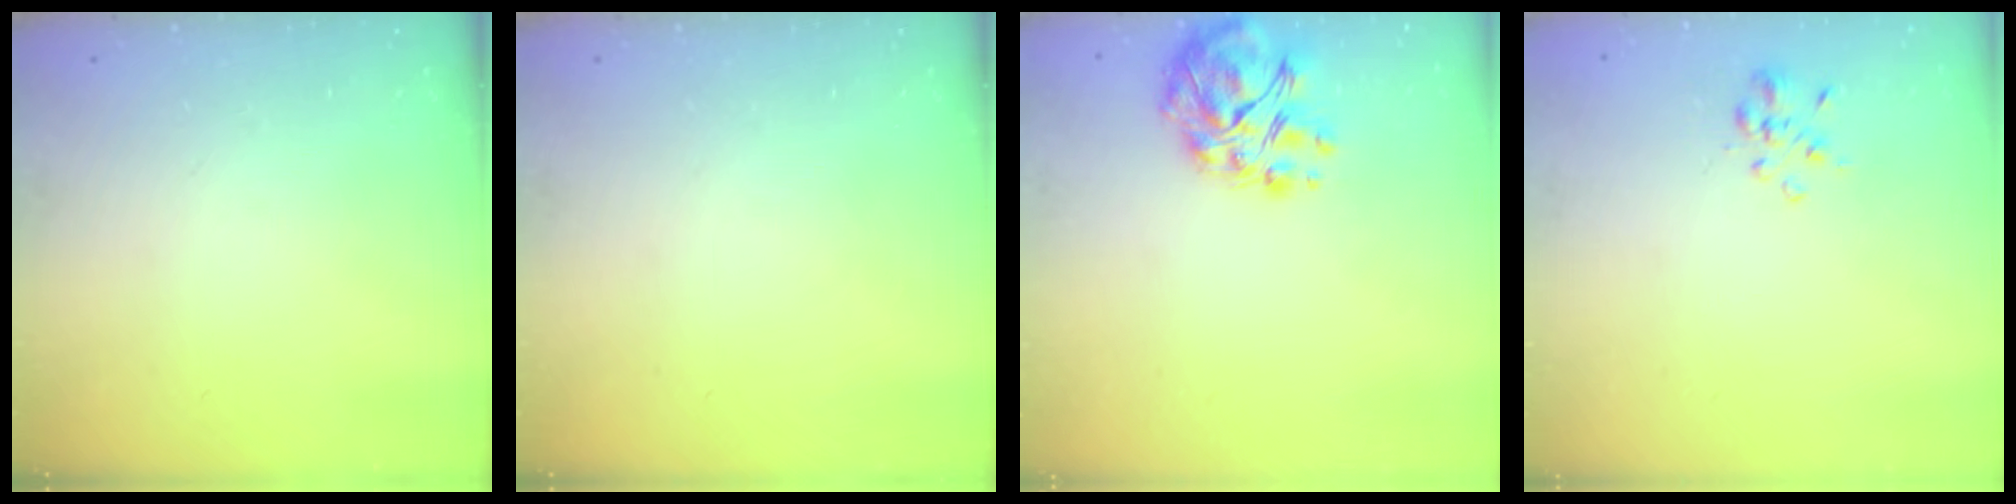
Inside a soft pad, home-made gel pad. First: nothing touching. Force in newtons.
{"total": 0.0}
{"total": 10.4, "press": 10.3, "slide": 1.9}
{"total": 2.8, "press": 2.6, "slide": 1.2}